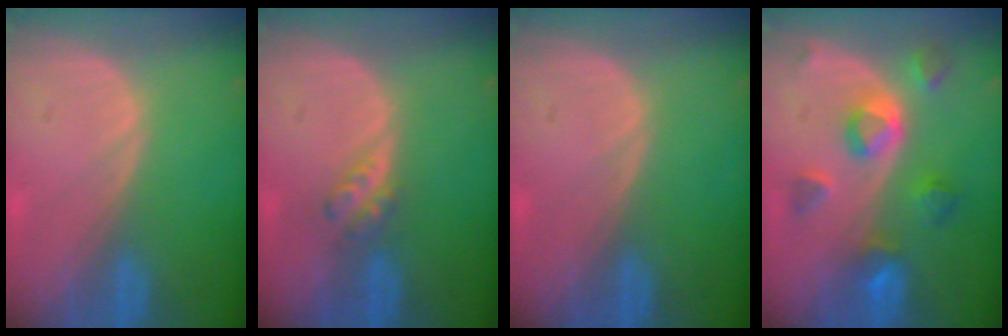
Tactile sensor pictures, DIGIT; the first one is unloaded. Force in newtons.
{"total": 2.9, "press": 2.5, "slide": 1.5}
{"total": 0.0}
{"total": 7.7, "press": 6.9, "slide": 3.4}